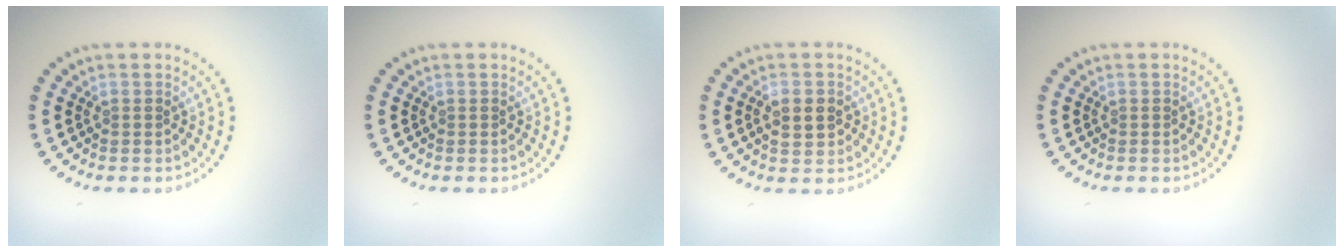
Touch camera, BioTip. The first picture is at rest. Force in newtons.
{"total": 0.0}
{"total": 2.8, "press": 2.8, "slide": 0.2}
{"total": 0.0}